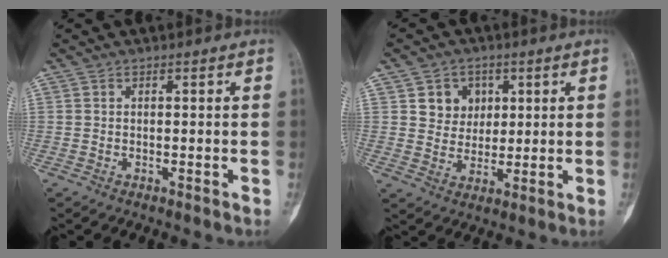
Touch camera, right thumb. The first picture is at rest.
{"total": 6.5, "force": [2.3, 5.7, 2.1], "torque": [-0.001, -0.006, 0.039]}